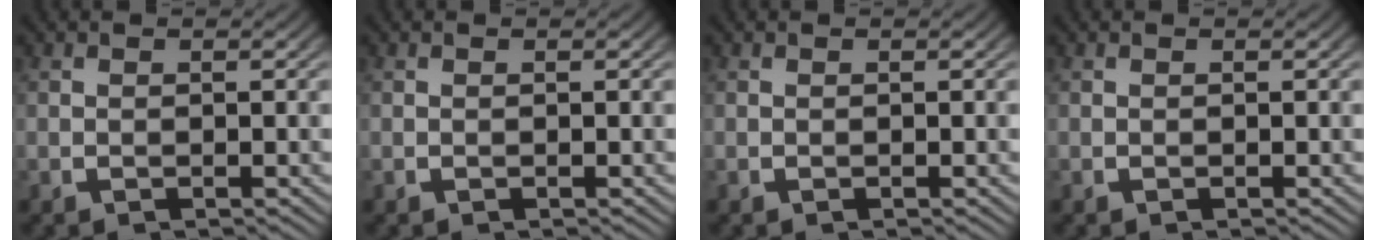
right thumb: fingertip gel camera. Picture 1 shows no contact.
{"total": 0.0}
{"total": 0.0}
{"total": 0.0}